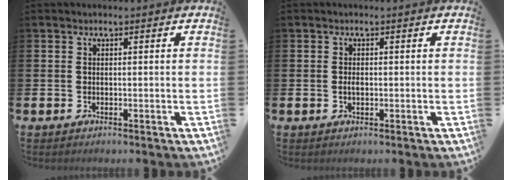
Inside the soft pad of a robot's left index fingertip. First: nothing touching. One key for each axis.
{"total": 0.9, "fx": -0.1, "fy": 0.5, "fz": 0.7, "tx": -0.015, "ty": 0.003, "tz": -0.003}